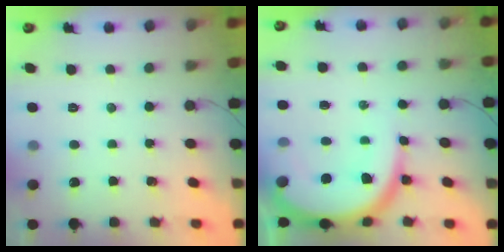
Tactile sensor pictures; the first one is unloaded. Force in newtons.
{"total": 16.6, "press": 16.6, "slide": 1.3}